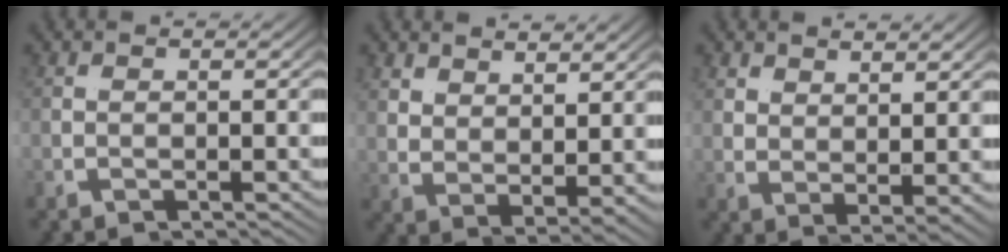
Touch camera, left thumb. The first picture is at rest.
{"total": 3.3, "force": [2.3, -2.3, -0.6], "torque": [0.006, 0.011, 0.040]}
{"total": 3.3, "force": [2.1, -2.6, -0.4], "torque": [0.013, 0.019, 0.031]}